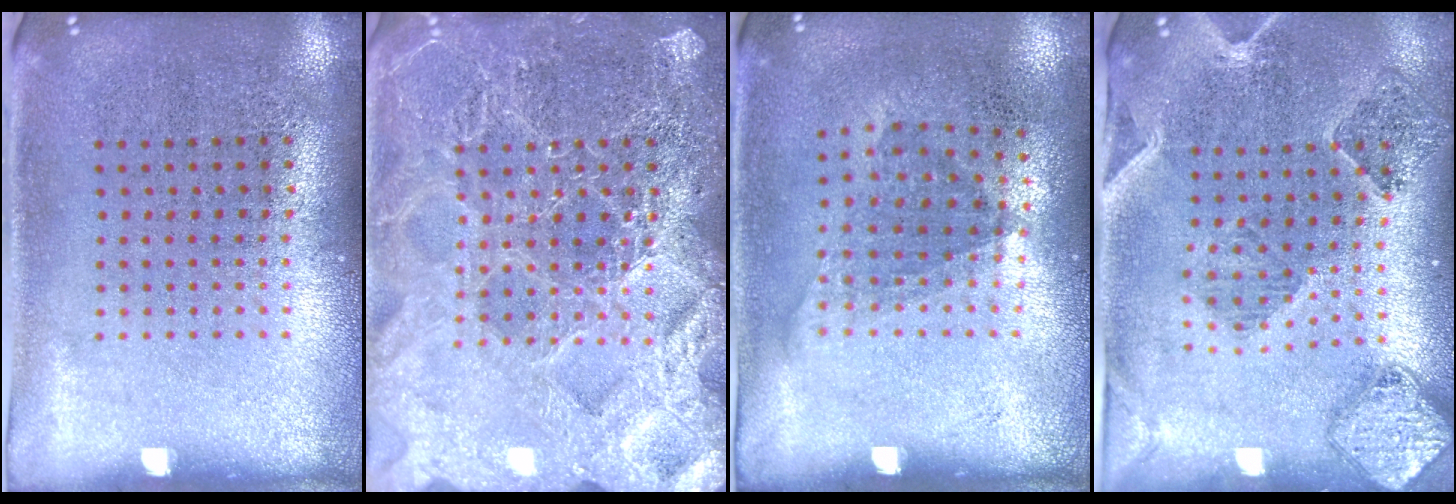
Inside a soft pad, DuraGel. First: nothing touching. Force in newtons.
{"total": 6.3, "press": 6.2, "slide": 0.9}
{"total": 1.2, "press": 0.8, "slide": 0.8}
{"total": 0.9, "press": 0.9, "slide": 0.3}